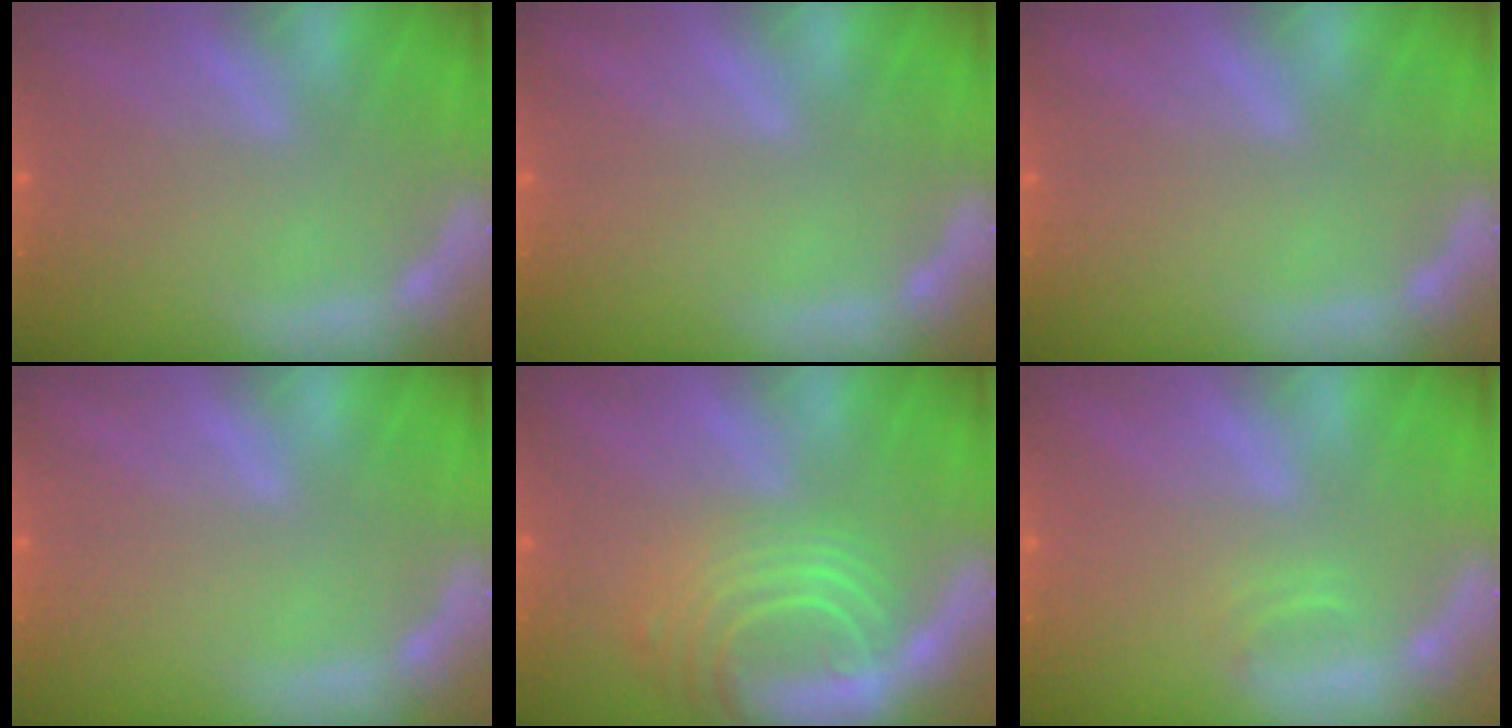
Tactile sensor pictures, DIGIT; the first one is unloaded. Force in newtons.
{"total": 0.0}
{"total": 0.0}
{"total": 0.0}
{"total": 8.5}
{"total": 0.9}